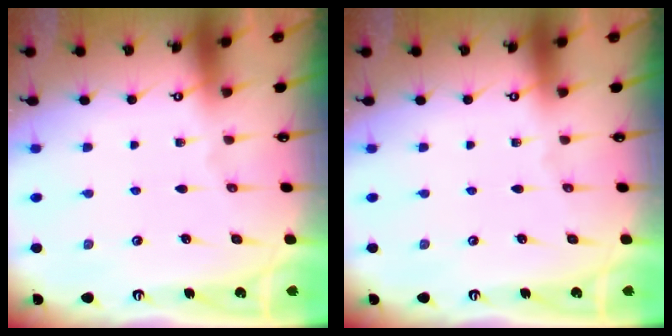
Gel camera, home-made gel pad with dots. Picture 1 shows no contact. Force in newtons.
{"total": 0.0}